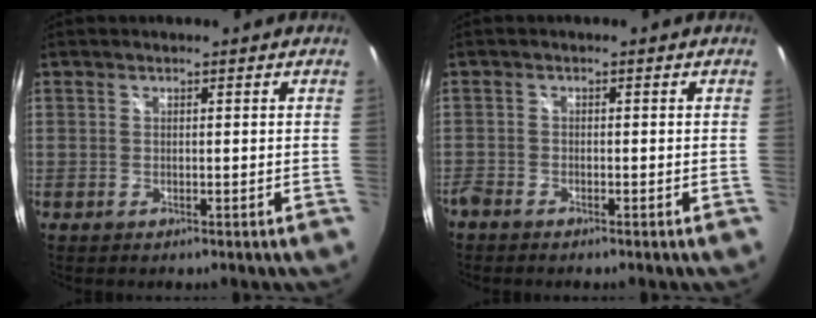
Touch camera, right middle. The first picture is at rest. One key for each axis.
{"total": 1.9, "fx": -1.7, "fy": 0.6, "fz": 0.5, "tx": -0.020, "ty": -0.005, "tz": -0.037}